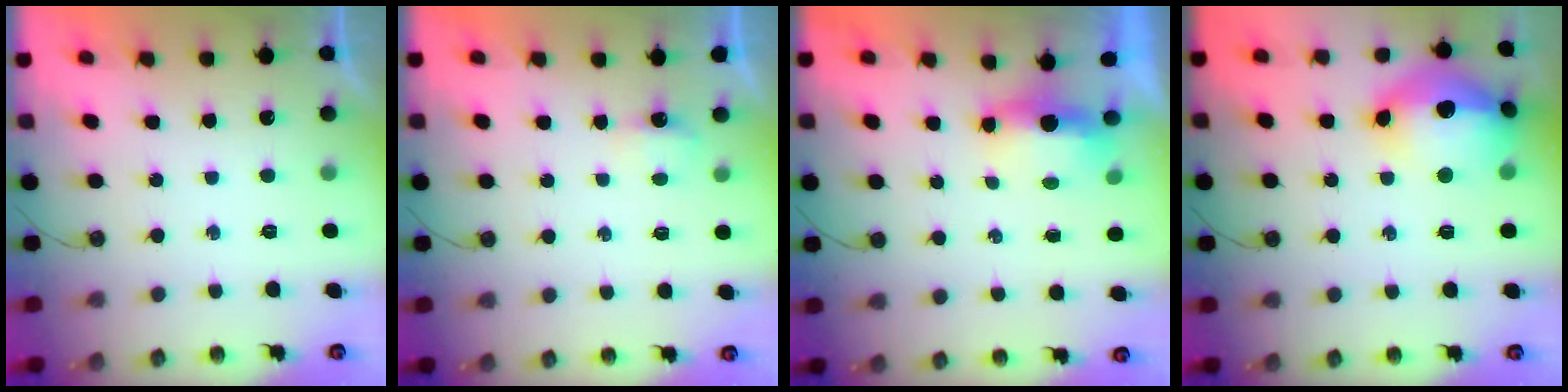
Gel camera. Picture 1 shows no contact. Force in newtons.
{"total": 13.3, "press": 4.4, "slide": 12.6}
{"total": 8.2, "press": 5.7, "slide": 5.8}
{"total": 18.4, "press": 18.3, "slide": 2.1}